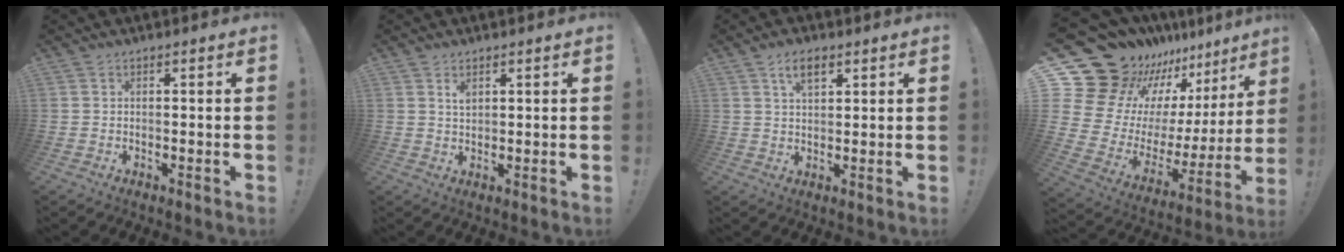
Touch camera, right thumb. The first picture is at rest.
{"total": 2.4, "force": [1.4, 1.2, 1.5], "torque": [-0.009, -0.010, 0.020]}
{"total": 5.7, "force": [3.2, 2.7, 3.8], "torque": [-0.060, -0.006, 0.057]}
{"total": 16.9, "force": [12.2, 9.4, 7.0], "torque": [-0.107, -0.134, 0.250]}